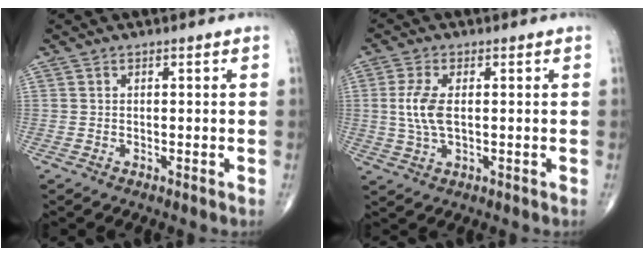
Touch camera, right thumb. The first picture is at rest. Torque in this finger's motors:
{"motor_torque": [-0.35, 0.25, 0.81, 0.18, 0.04]}